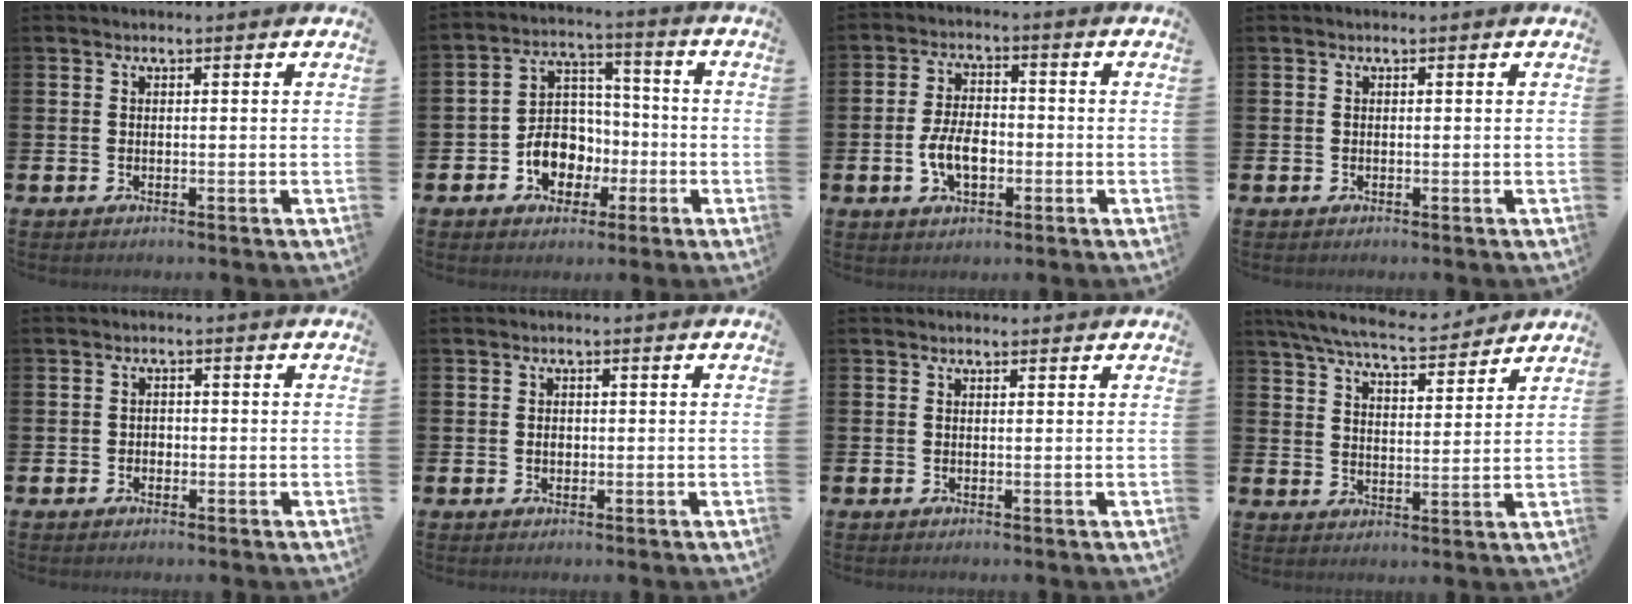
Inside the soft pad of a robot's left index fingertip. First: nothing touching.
{"total": 7.6, "force": [-2.5, 6.3, 3.5], "torque": [-0.082, 0.016, -0.047]}
{"total": 5.7, "force": [-1.4, 3.2, 4.5], "torque": [-0.083, 0.000, -0.032]}
{"total": 0.0}
{"total": 1.3, "force": [-0.6, 1.1, 0.3], "torque": [-0.006, 0.004, -0.015]}
{"total": 1.0, "force": [-0.1, 0.8, 0.6], "torque": [-0.003, 0.002, -0.006]}
{"total": 0.6, "force": [0.5, 0.1, 0.2], "torque": [0.006, -0.003, 0.008]}
{"total": 7.6, "force": [7.1, 1.2, 2.5], "torque": [-0.069, -0.037, 0.127]}